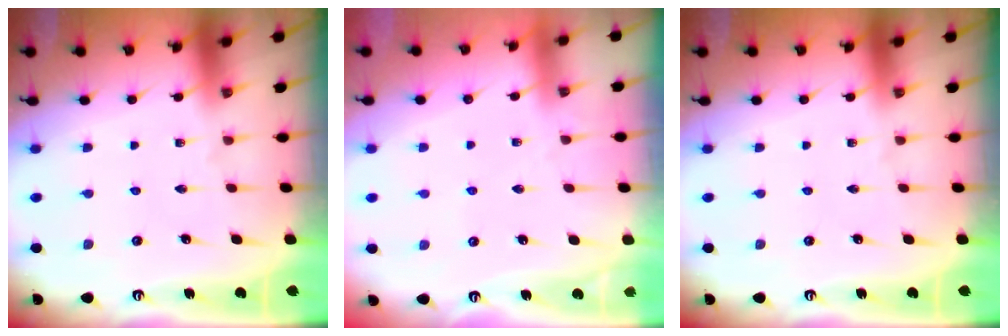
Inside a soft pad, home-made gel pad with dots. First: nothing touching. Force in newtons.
{"total": 2.4, "press": 2.4, "slide": 0.4}
{"total": 0.0}